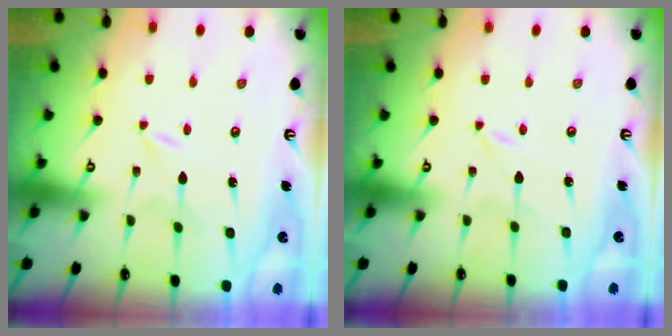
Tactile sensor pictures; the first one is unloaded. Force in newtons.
{"total": 0.0}